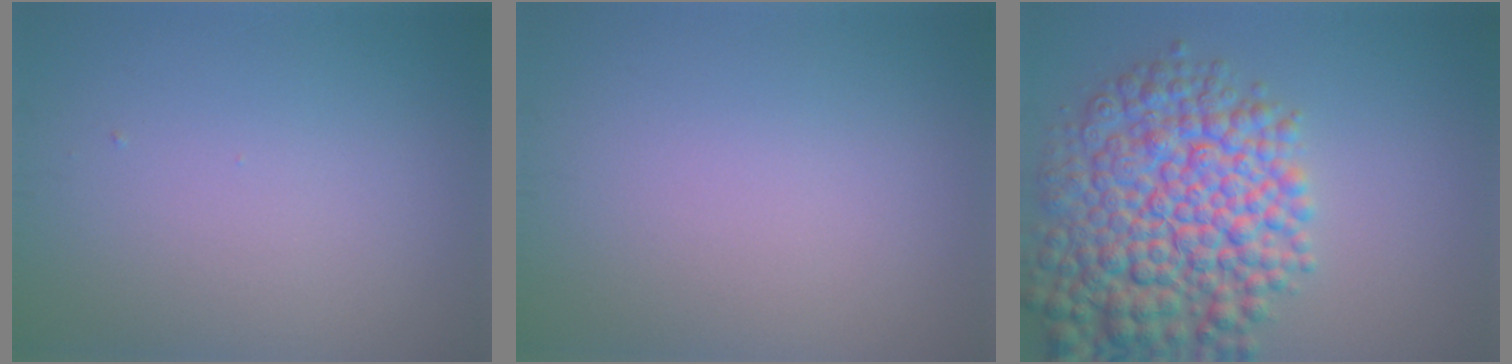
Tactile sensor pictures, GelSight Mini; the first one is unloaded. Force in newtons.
{"total": 0.0}
{"total": 10.8, "press": 10.8, "slide": 0.3}